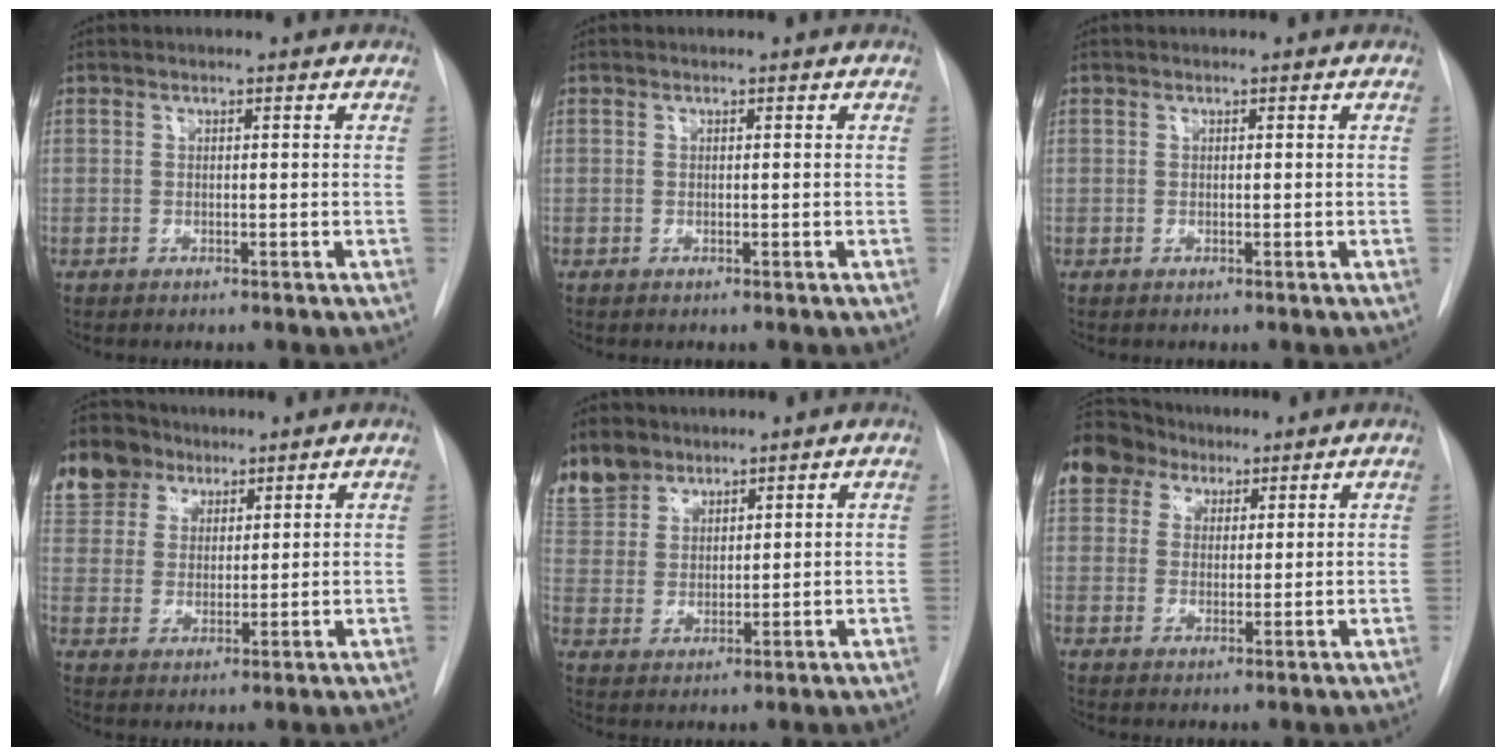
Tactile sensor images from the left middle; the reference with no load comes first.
{"total": 0.0}
{"total": 0.0}
{"total": 12.1, "force": [8.4, 8.1, 3.2], "torque": [-0.083, 0.034, 0.164]}
{"total": 10.7, "force": [8.4, 6.3, 2.2], "torque": [-0.065, 0.013, 0.175]}
{"total": 11.0, "force": [7.5, 7.6, 2.7], "torque": [-0.073, 0.044, 0.144]}